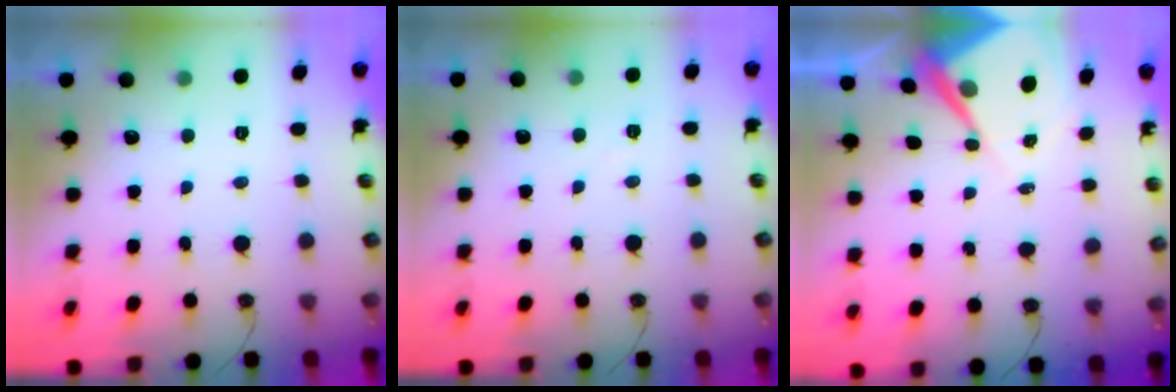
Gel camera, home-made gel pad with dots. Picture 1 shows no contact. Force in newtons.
{"total": 3.3, "press": 3.2, "slide": 0.6}
{"total": 7.6, "press": 7.6, "slide": 0.6}